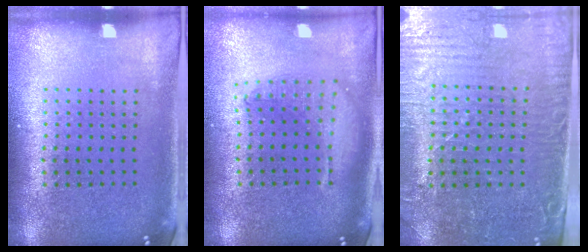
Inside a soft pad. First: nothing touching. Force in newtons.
{"total": 1.8, "press": 1.5, "slide": 0.9}
{"total": 3.5, "press": 3.3, "slide": 1.3}